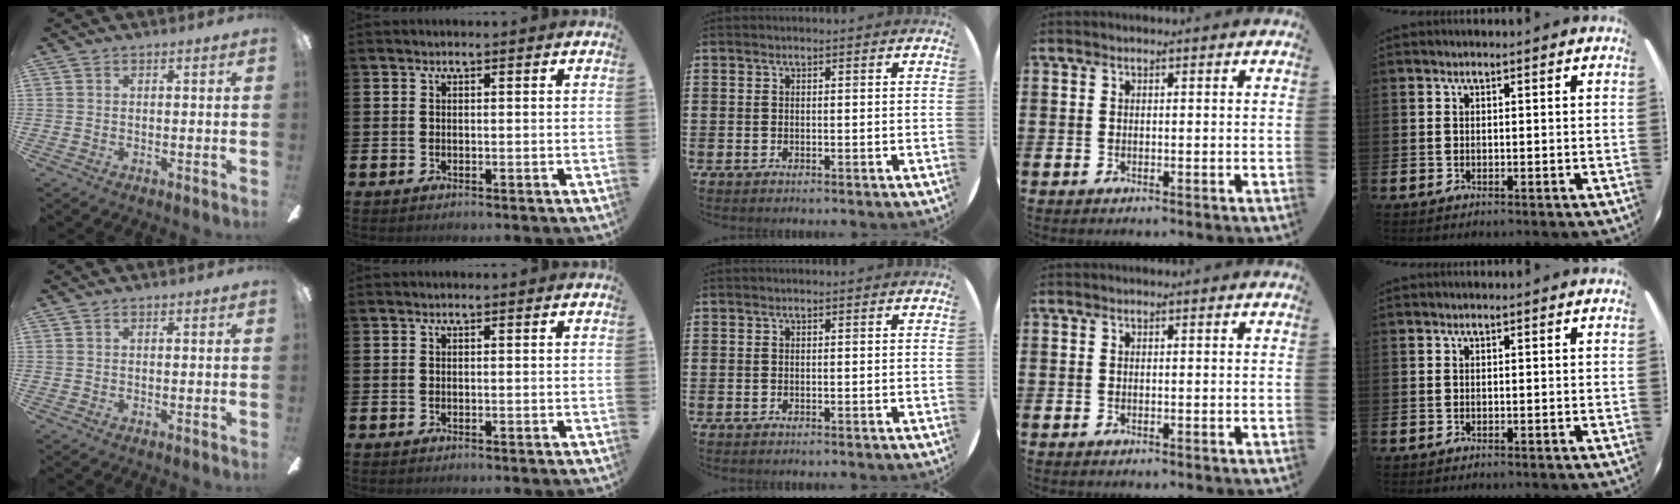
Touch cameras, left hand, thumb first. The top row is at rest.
{}